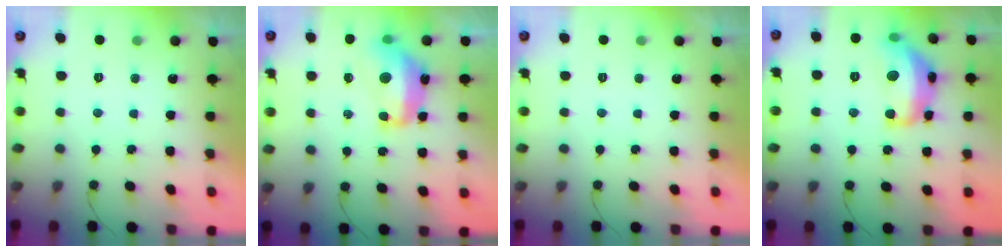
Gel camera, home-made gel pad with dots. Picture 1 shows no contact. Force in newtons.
{"total": 13.9, "press": 13.9, "slide": 1.0}
{"total": 0.0}
{"total": 17.0, "press": 16.9, "slide": 1.0}